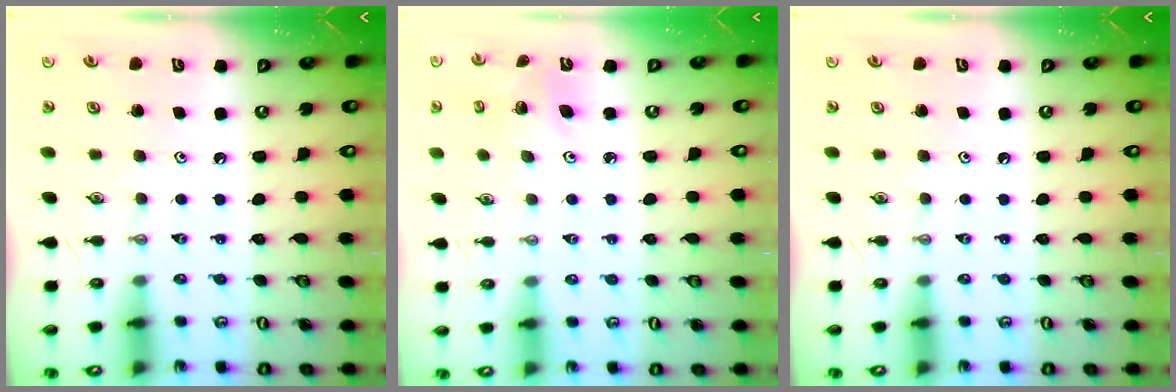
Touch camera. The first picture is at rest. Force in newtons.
{"total": 3.5, "press": 3.5, "slide": 0.2}
{"total": 0.0}